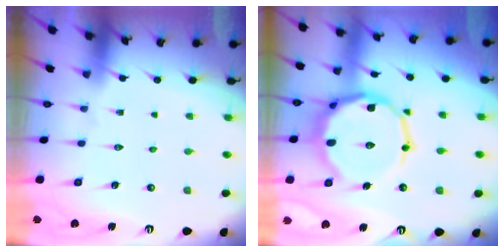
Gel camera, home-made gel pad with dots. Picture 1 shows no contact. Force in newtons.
{"total": 16.4, "press": 16.3, "slide": 1.9}